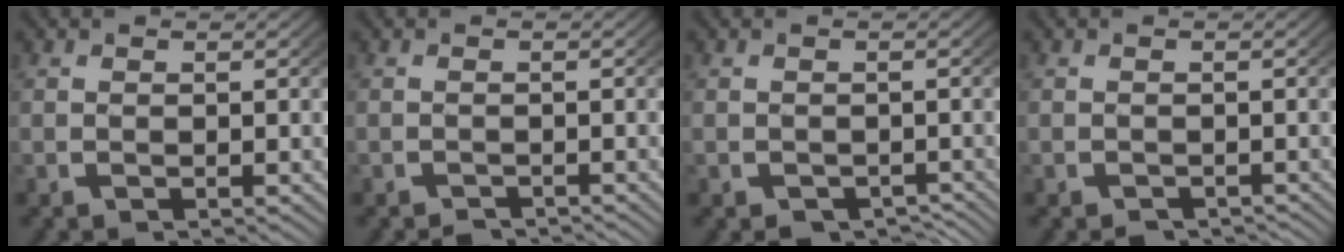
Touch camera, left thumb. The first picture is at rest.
{"total": 1.4, "force": [-1.4, 0.2, 0.1], "torque": [0.001, -0.008, -0.022]}
{"total": 2.9, "force": [-2.3, 1.4, 1.0], "torque": [-0.004, -0.015, -0.030]}
{"total": 1.6, "force": [-1.5, 0.4, 0.2], "torque": [0.002, -0.007, -0.022]}